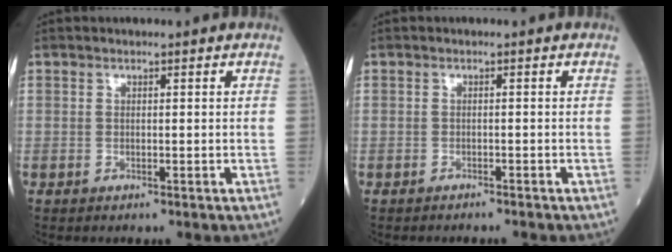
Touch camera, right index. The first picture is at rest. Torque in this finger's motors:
{"motor_torque": [-0.05, 0.01, -0.03, -0.01]}